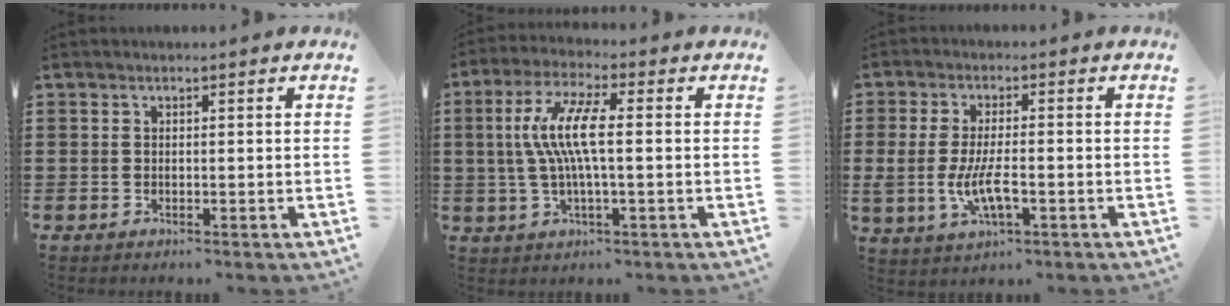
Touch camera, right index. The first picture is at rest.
{"total": 8.3, "force": [0.0, 1.7, 8.1], "torque": [-0.176, -0.007, -0.012]}
{"total": 6.4, "force": [-1.6, 2.4, 5.7], "torque": [-0.127, -0.005, -0.033]}